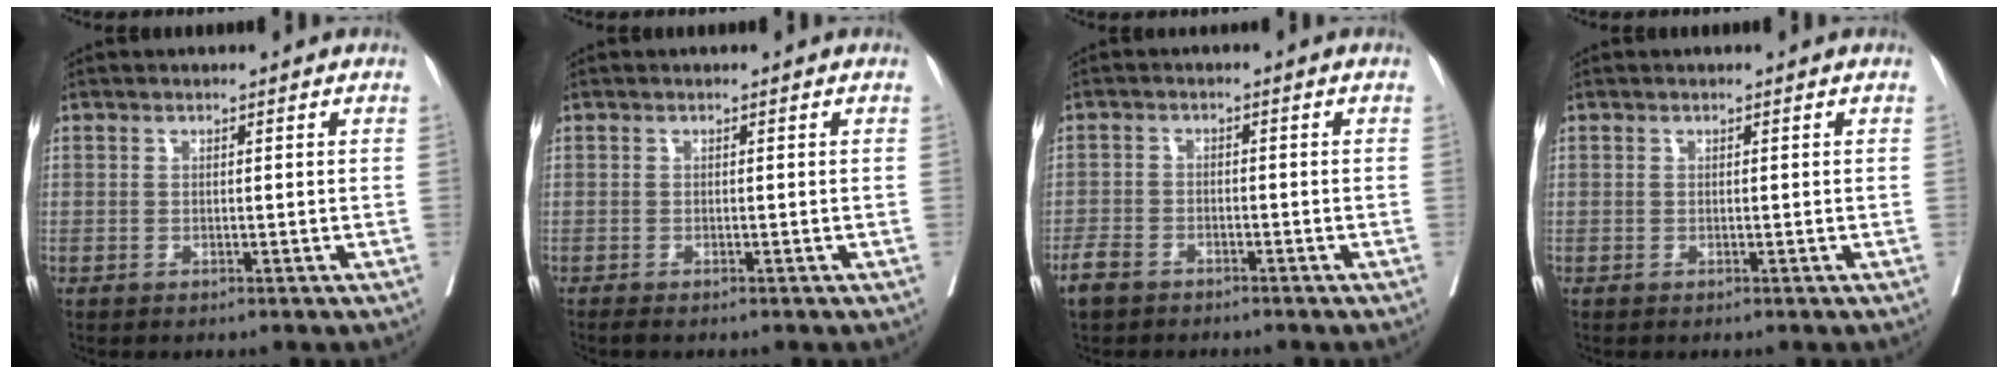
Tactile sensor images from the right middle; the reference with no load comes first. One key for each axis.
{"total": 0.7, "fx": -0.6, "fy": -0.1, "fz": 0.3, "tx": -0.011, "ty": -0.004, "tz": -0.011}
{"total": 3.7, "fx": -3.0, "fy": 1.8, "fz": 1.3, "tx": -0.034, "ty": -0.002, "tz": -0.054}
{"total": 0.0}